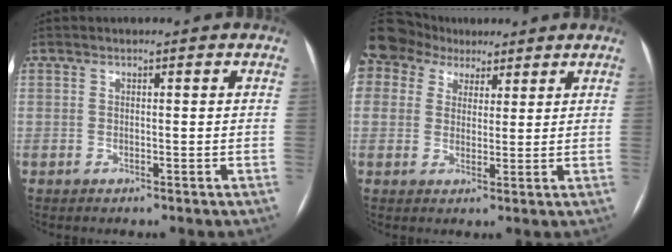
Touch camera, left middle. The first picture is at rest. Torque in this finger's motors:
{"motor_torque": [1.27, -0.87, 1.06, 0.21]}